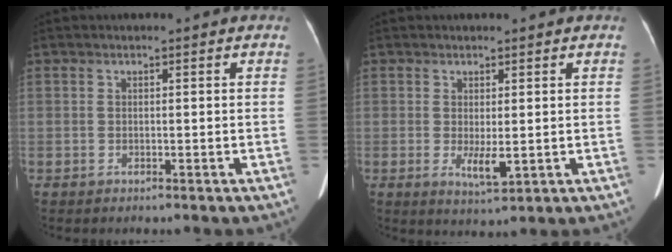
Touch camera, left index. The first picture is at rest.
{"total": 3.4, "force": [0.1, 0.9, 3.2], "torque": [-0.057, -0.009, 0.009]}